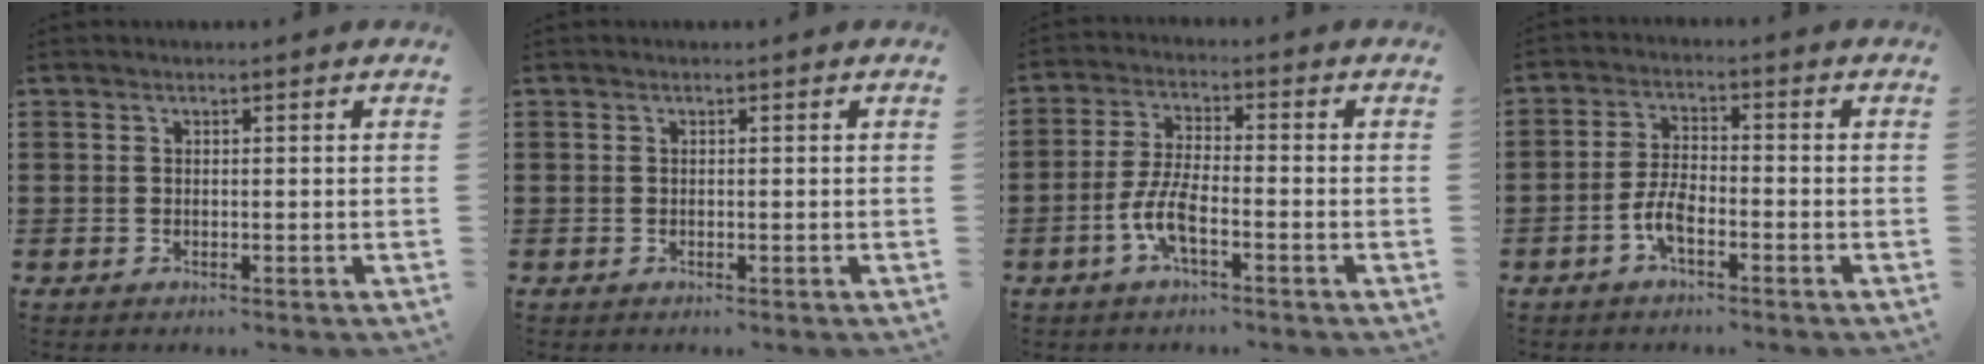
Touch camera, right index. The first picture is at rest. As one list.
[{"total": 0.0}, {"total": 6.3, "force": [-2.8, 1.5, 5.5], "torque": [-0.132, -0.015, -0.058]}, {"total": 4.8, "force": [-2.4, 1.6, 3.8], "torque": [-0.100, -0.005, -0.054]}]